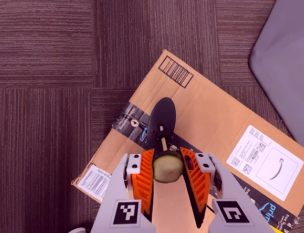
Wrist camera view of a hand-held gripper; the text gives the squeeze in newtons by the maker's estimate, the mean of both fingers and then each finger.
{"total": 10.9, "left": 11.7, "right": 10.0}